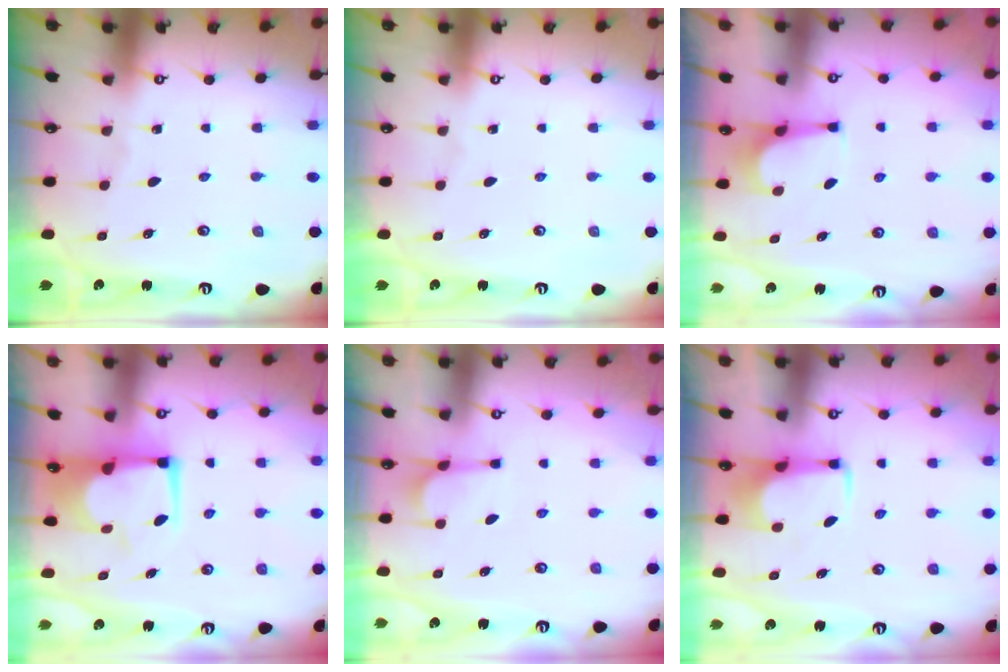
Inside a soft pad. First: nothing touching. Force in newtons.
{"total": 0.0}
{"total": 1.4, "press": 1.4, "slide": 0.4}
{"total": 4.9, "press": 4.8, "slide": 0.7}
{"total": 1.4, "press": 0.8, "slide": 1.2}
{"total": 2.1, "press": 2.1, "slide": 0.4}